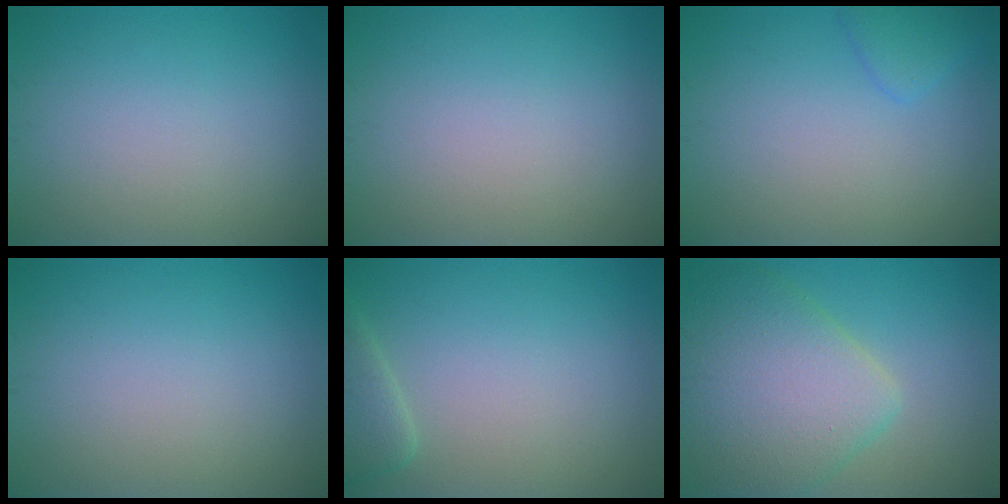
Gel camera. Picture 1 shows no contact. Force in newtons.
{"total": 0.0}
{"total": 1.5, "press": 1.5, "slide": 0.1}
{"total": 0.0}
{"total": 2.2, "press": 2.2, "slide": 0.2}
{"total": 7.8, "press": 7.8, "slide": 0.6}